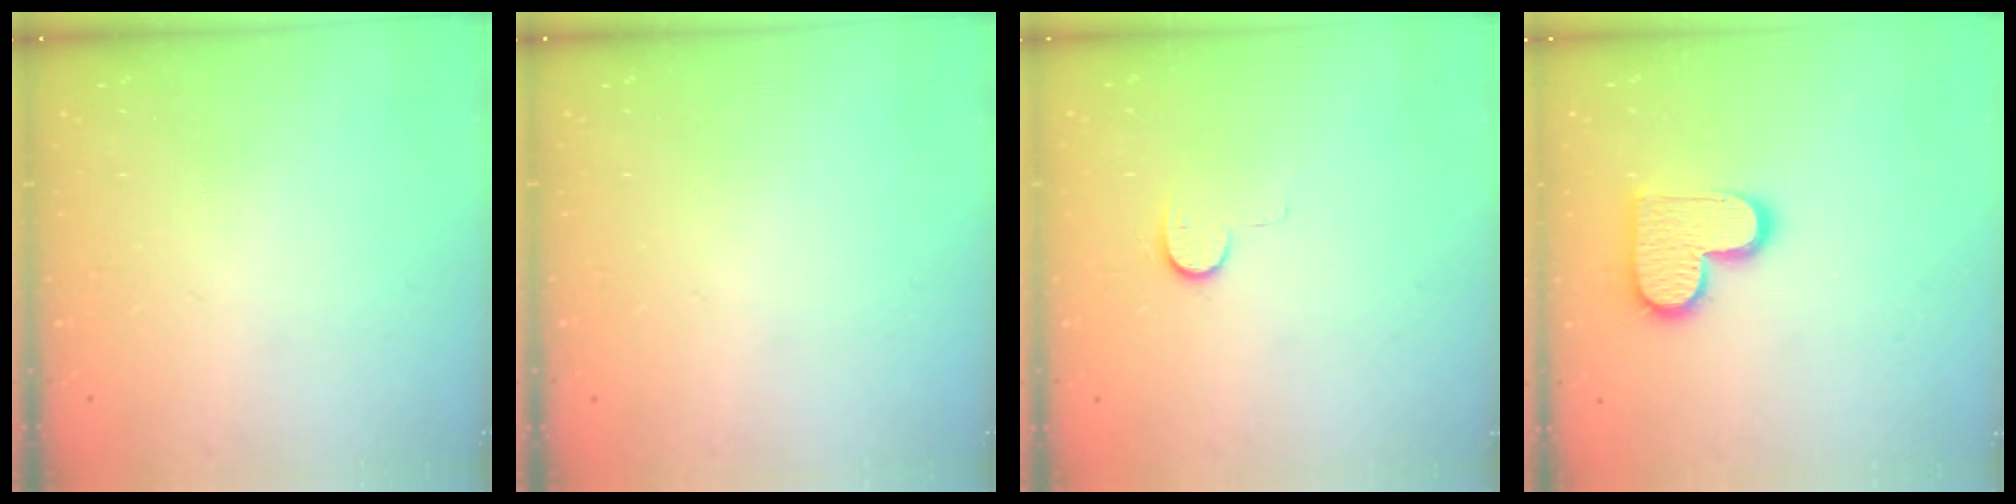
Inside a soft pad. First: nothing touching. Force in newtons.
{"total": 0.0}
{"total": 6.2, "press": 6.2, "slide": 0.6}
{"total": 13.5, "press": 13.5, "slide": 0.8}